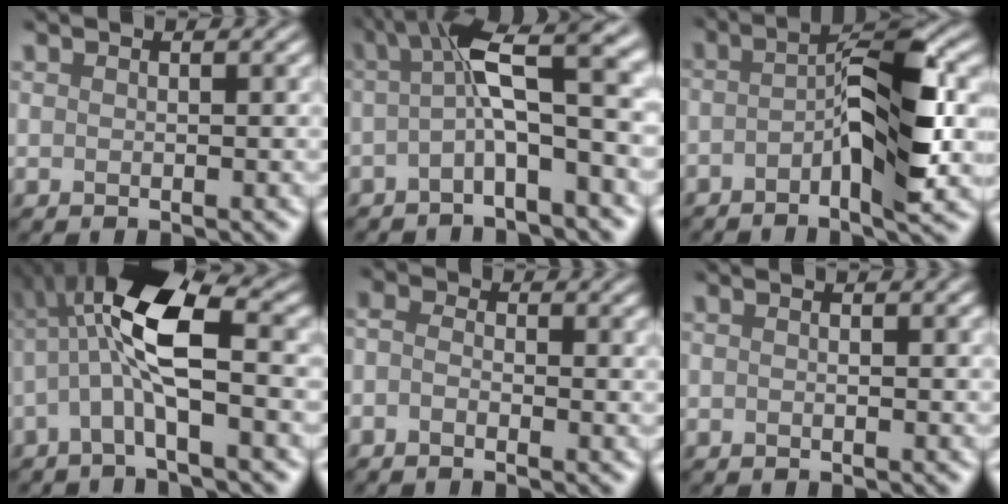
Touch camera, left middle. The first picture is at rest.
{"total": 6.7, "force": [-0.7, 0.8, 6.6], "torque": [-0.118, 0.031, -0.006]}
{"total": 5.7, "force": [-2.3, 0.1, 5.2], "torque": [-0.107, 0.011, -0.026]}
{"total": 6.2, "force": [-0.8, 1.3, 6.0], "torque": [-0.157, 0.022, 0.000]}
{"total": 2.1, "force": [-1.8, -0.8, -0.9], "torque": [-0.021, -0.006, -0.009]}
{"total": 1.1, "force": [0.0, 0.5, 1.0], "torque": [-0.007, 0.009, -0.006]}